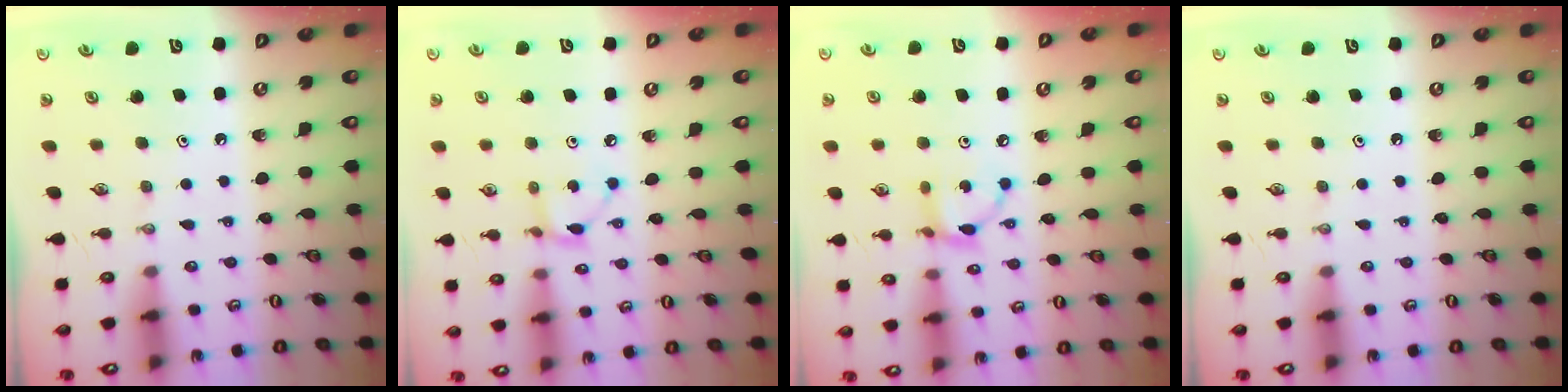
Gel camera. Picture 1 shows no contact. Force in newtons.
{"total": 3.1, "press": 3.1, "slide": 0.2}
{"total": 8.1, "press": 8.1, "slide": 0.2}
{"total": 0.0}